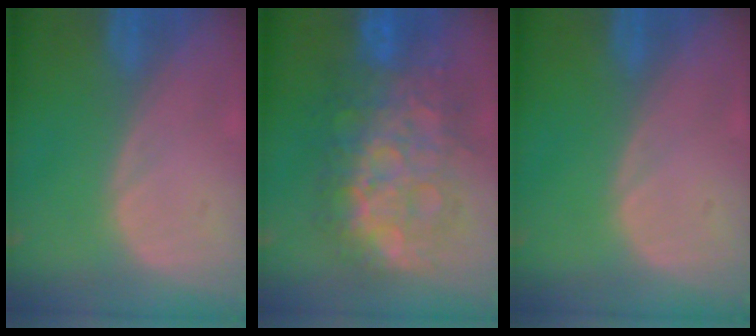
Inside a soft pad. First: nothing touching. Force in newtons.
{"total": 12.3, "press": 12.3, "slide": 1.3}
{"total": 0.0}